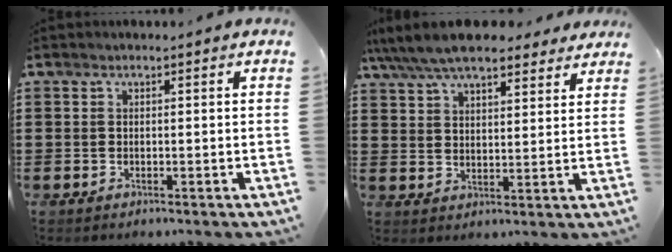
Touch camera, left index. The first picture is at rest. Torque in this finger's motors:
{"motor_torque": [2.14, 0.00, 0.46, 0.10]}